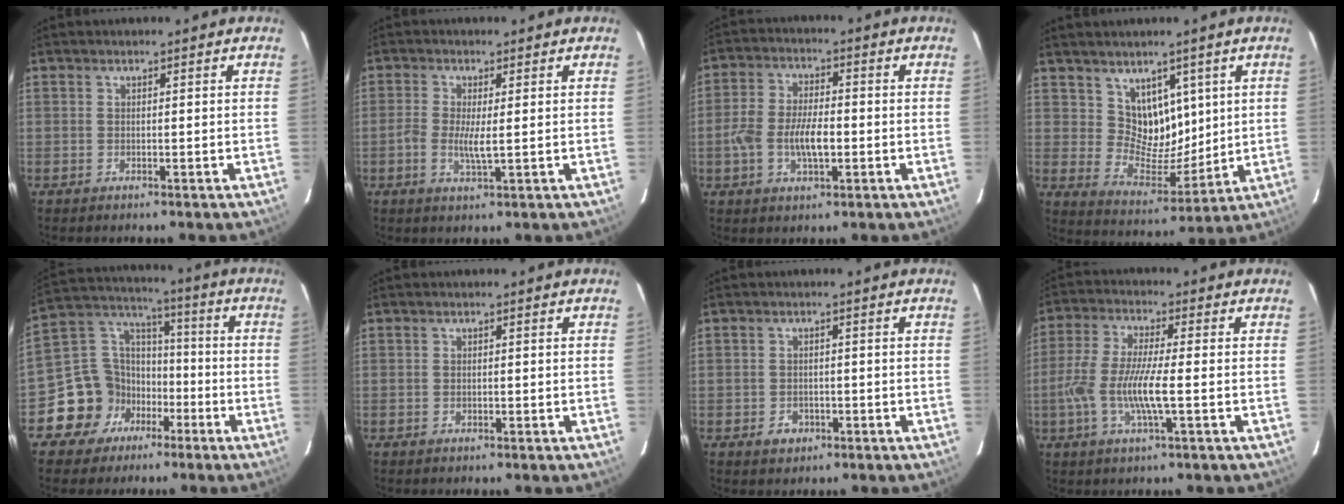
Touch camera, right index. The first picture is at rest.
{"total": 4.1, "force": [-0.5, 0.8, 3.9], "torque": [-0.087, -0.004, -0.013]}
{"total": 8.6, "force": [-2.1, 4.0, 7.4], "torque": [-0.150, 0.004, -0.038]}
{"total": 9.3, "force": [4.5, 7.0, 4.1], "torque": [-0.062, -0.003, 0.094]}
{"total": 12.6, "force": [-6.0, 10.7, 3.1], "torque": [-0.073, 0.053, -0.090]}
{"total": 0.7, "force": [-0.1, 0.4, 0.5], "torque": [-0.009, 0.002, -0.003]}
{"total": 3.0, "force": [-1.3, 2.6, 0.9], "torque": [-0.020, 0.003, -0.015]}
{"total": 10.2, "force": [-2.3, 1.5, 9.8], "torque": [-0.202, -0.005, -0.047]}